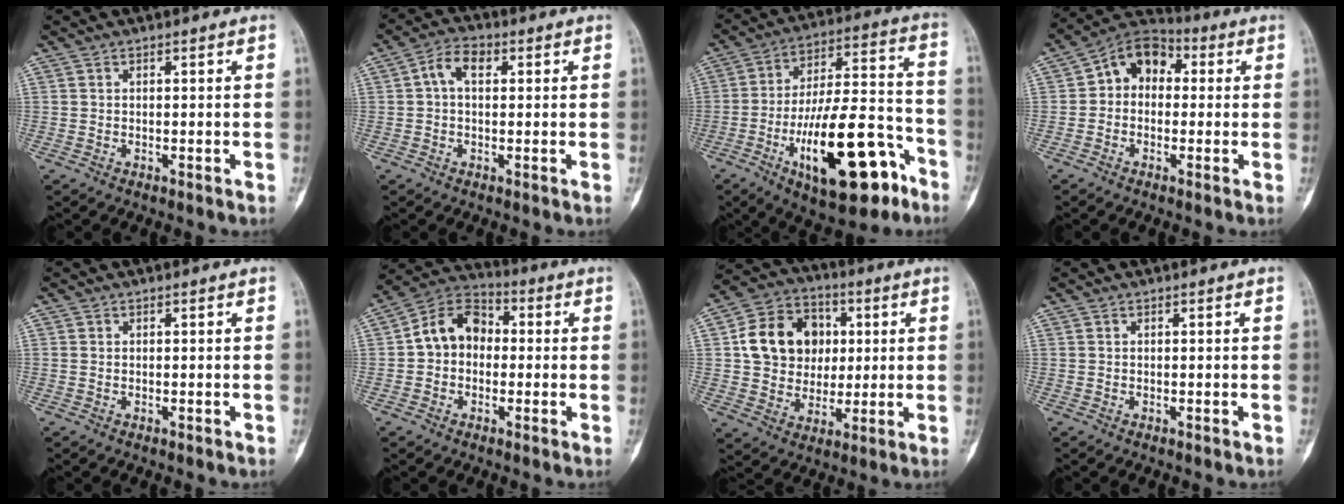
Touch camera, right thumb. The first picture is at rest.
{"total": 5.1, "force": [1.0, 3.2, 3.8], "torque": [-0.065, 0.019, 0.012]}
{"total": 23.3, "force": [-10.5, 8.9, 18.8], "torque": [-0.301, 0.062, -0.158]}
{"total": 9.3, "force": [0.8, 7.1, 5.9], "torque": [-0.061, 0.033, -0.006]}
{"total": 0.0}
{"total": 10.2, "force": [0.1, 8.0, 6.3], "torque": [-0.085, 0.036, -0.016]}
{"total": 15.1, "force": [2.5, 12.8, 7.5], "torque": [-0.098, 0.011, 0.044]}
{"total": 0.0}